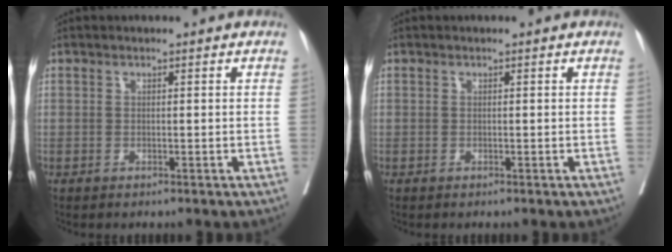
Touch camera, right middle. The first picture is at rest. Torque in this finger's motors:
{"motor_torque": [0.36, -0.25, 0.02, -0.01]}